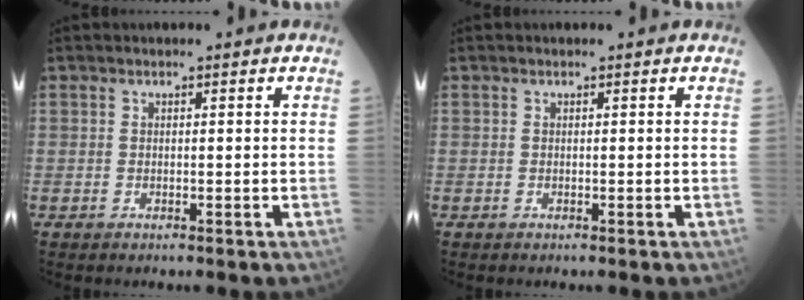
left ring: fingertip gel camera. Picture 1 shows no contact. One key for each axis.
{"total": 0.0}